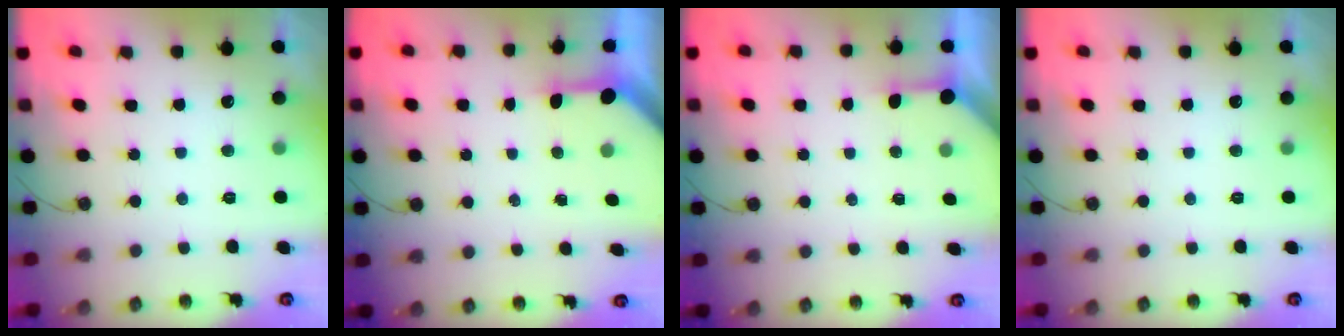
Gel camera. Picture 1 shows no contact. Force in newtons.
{"total": 3.2, "press": 3.2, "slide": 0.2}
{"total": 2.6, "press": 2.5, "slide": 0.3}
{"total": 0.0}